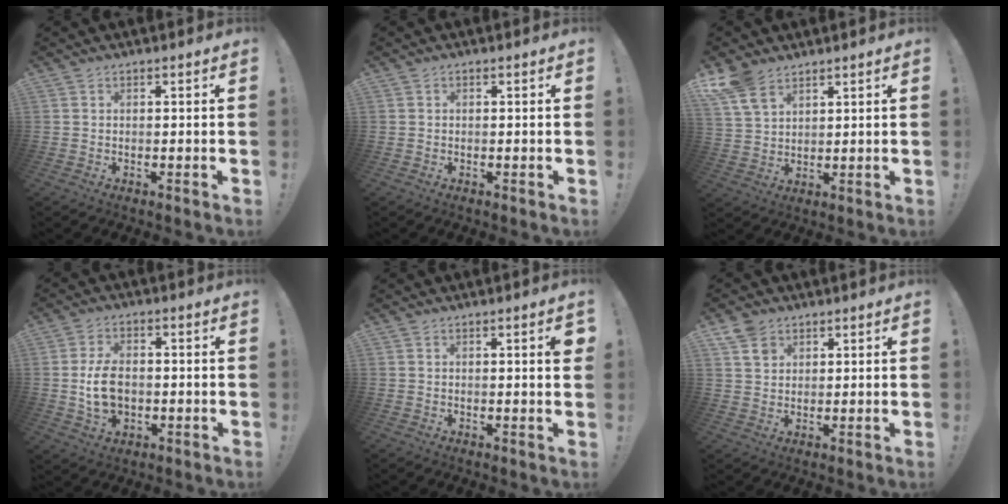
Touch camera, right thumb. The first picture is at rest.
{"total": 0.0}
{"total": 8.8, "force": [6.0, 4.7, 4.3], "torque": [-0.089, -0.021, 0.123]}
{"total": 9.9, "force": [-0.8, 6.7, 7.2], "torque": [-0.135, 0.002, -0.012]}
{"total": 2.6, "force": [0.8, 0.1, 2.5], "torque": [-0.033, -0.003, 0.009]}
{"total": 6.1, "force": [3.7, 4.1, 2.5], "torque": [-0.043, -0.012, 0.073]}